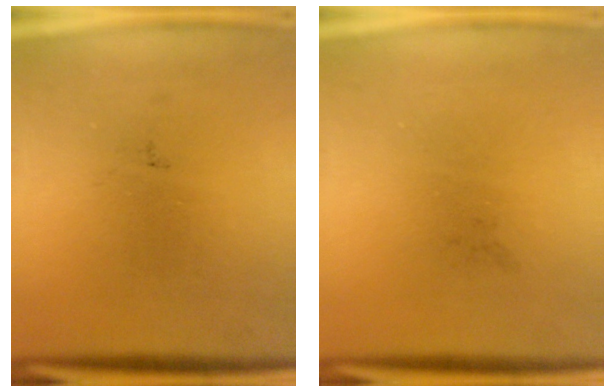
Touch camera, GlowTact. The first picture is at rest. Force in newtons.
{"total": 0.0}